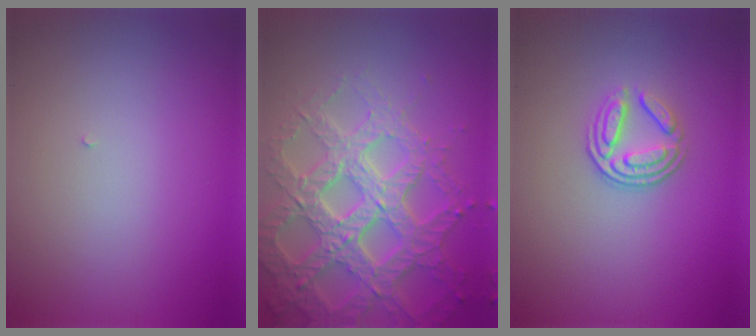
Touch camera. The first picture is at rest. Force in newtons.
{"total": 7.0, "press": 6.8, "slide": 1.7}
{"total": 3.4, "press": 2.5, "slide": 2.3}